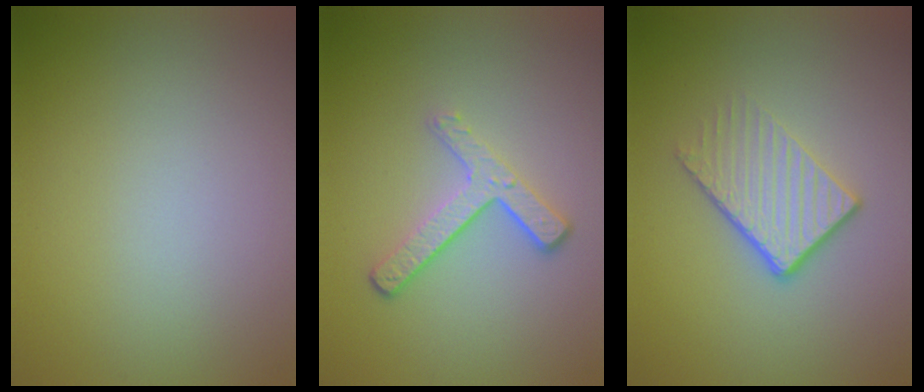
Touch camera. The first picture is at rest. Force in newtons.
{"total": 3.4, "press": 2.5, "slide": 2.3}
{"total": 3.9, "press": 2.7, "slide": 2.9}